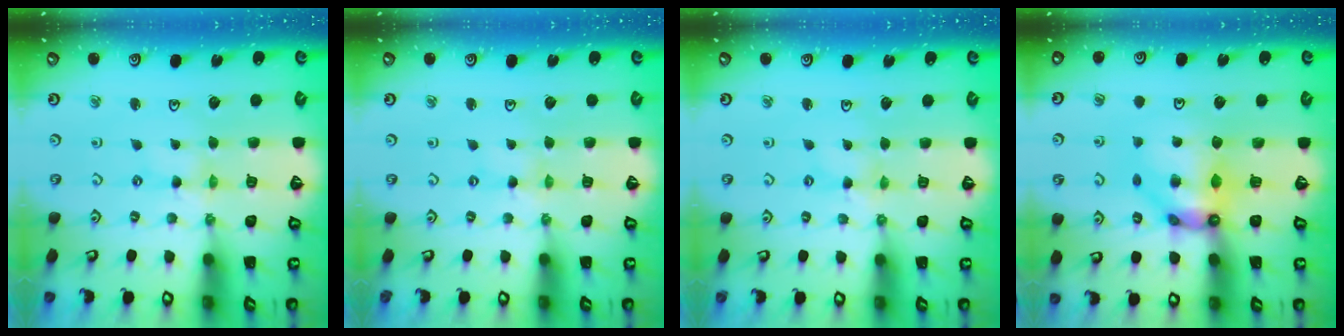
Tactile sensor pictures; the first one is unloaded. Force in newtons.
{"total": 0.0}
{"total": 0.0}
{"total": 11.0, "press": 10.9, "slide": 1.6}